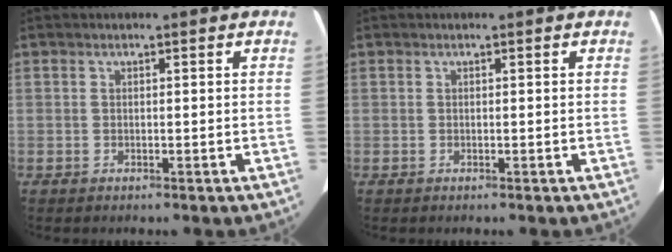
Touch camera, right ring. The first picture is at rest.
{"total": 0.0}